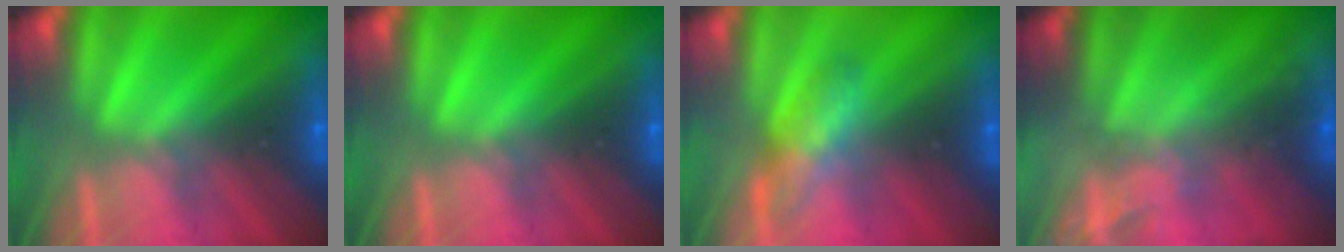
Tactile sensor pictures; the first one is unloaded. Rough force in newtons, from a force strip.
{"total": 0.0}
{"total": 2.8}
{"total": 2.2}